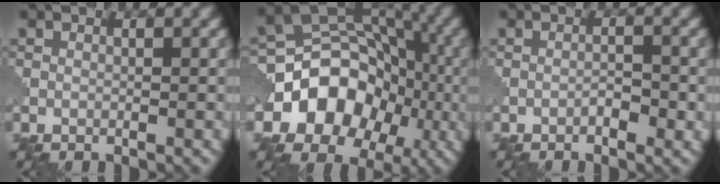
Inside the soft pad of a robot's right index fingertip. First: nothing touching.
{"total": 11.4, "force": [-3.2, 8.7, 6.6], "torque": [-0.100, 0.007, -0.070]}
{"total": 1.4, "force": [-0.7, 0.5, 1.1], "torque": [-0.018, 0.002, -0.014]}